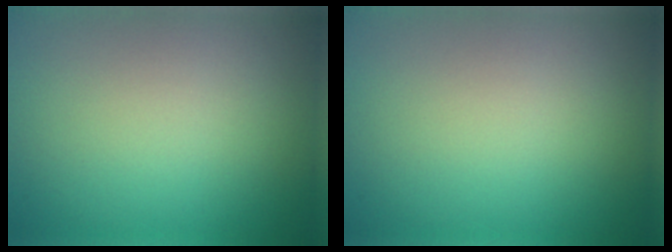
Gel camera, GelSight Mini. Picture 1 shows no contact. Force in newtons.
{"total": 0.0}